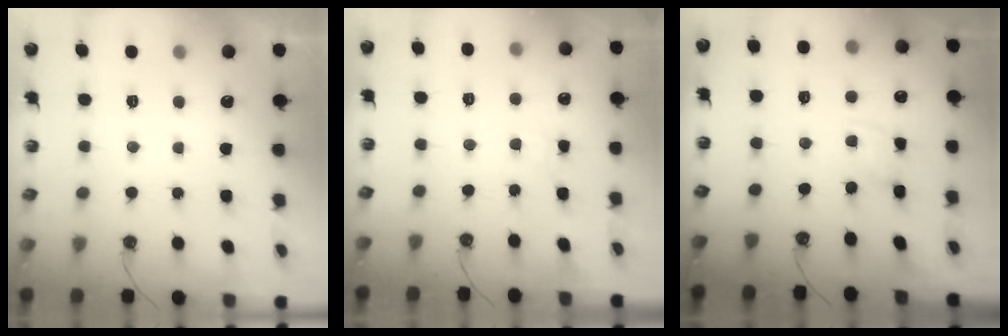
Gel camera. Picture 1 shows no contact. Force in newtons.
{"total": 2.0, "press": 2.0, "slide": 0.3}
{"total": 2.1, "press": 2.1, "slide": 0.3}